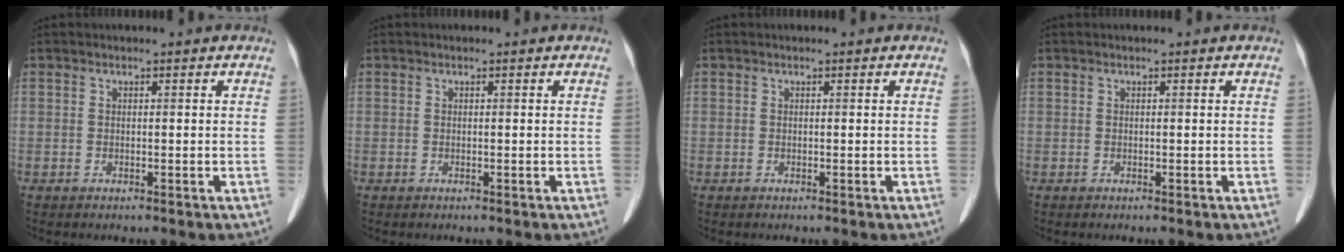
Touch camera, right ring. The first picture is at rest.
{"total": 0.0}
{"total": 0.0}
{"total": 0.0}